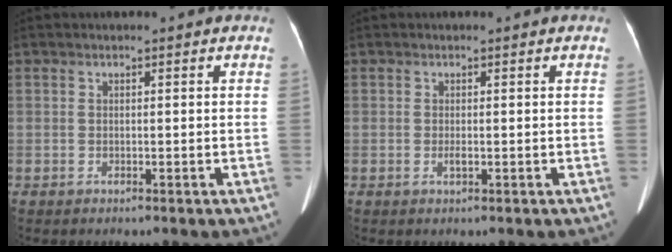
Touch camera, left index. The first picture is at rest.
{"total": 0.8, "force": [-0.3, 0.2, 0.7], "torque": [-0.018, -0.003, -0.004]}